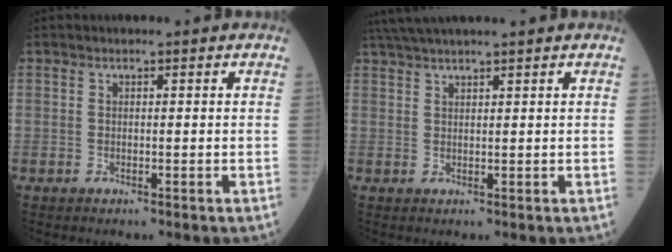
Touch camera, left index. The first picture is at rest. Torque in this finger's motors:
{"motor_torque": [0.94, -1.20, 0.27, 0.08]}